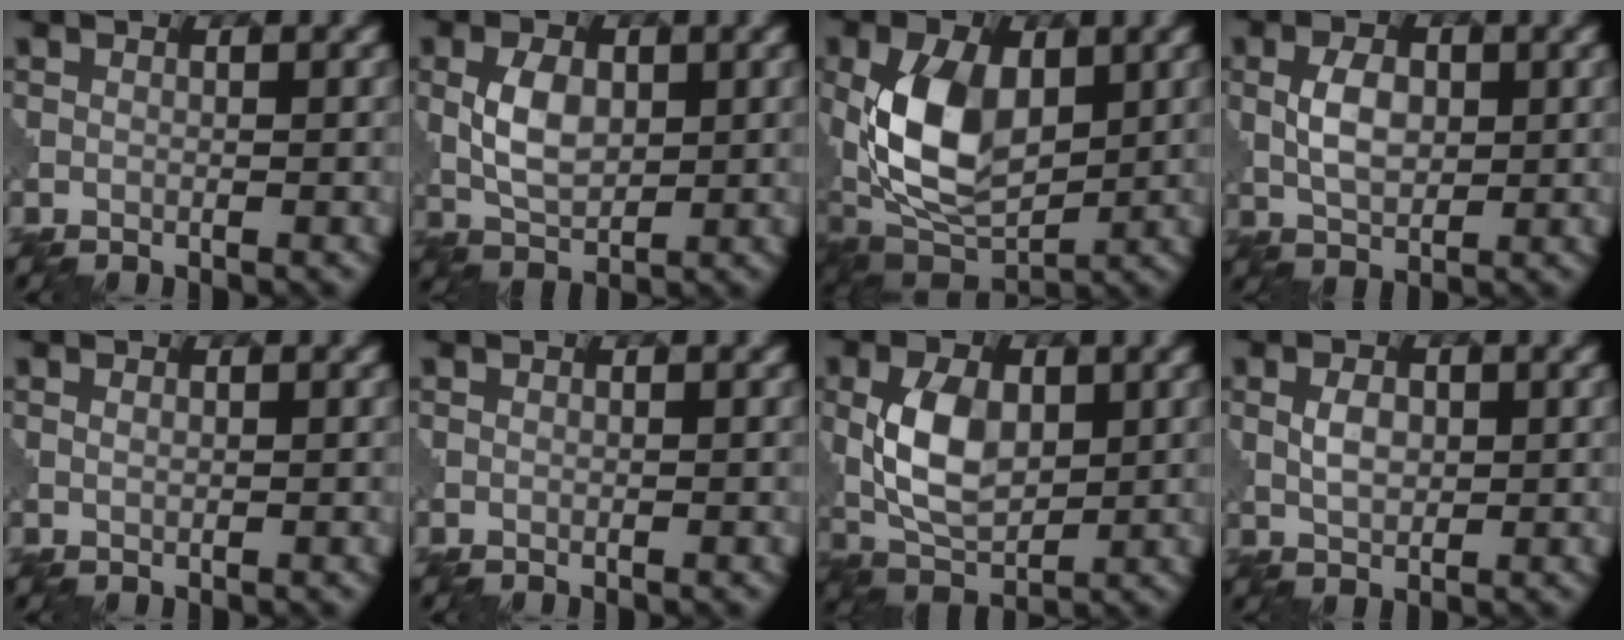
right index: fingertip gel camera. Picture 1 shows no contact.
{"total": 4.1, "force": [0.8, 2.6, 3.1], "torque": [-0.065, 0.000, 0.018]}
{"total": 9.7, "force": [1.1, 6.2, 7.4], "torque": [-0.157, -0.003, 0.020]}
{"total": 3.5, "force": [0.7, 2.2, 2.6], "torque": [-0.055, 0.000, 0.015]}
{"total": 0.6, "force": [0.4, 0.3, 0.3], "torque": [-0.005, -0.004, 0.012]}
{"total": 0.0}
{"total": 6.1, "force": [0.9, 3.9, 4.6], "torque": [-0.093, -0.001, 0.019]}
{"total": 2.1, "force": [0.7, 1.4, 1.5], "torque": [-0.030, 0.000, 0.014]}